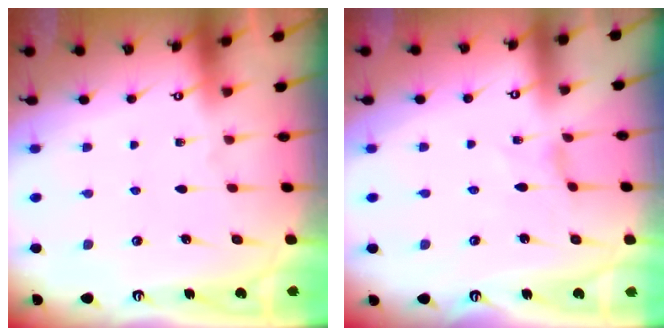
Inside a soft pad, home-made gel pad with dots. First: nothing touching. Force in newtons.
{"total": 0.0}